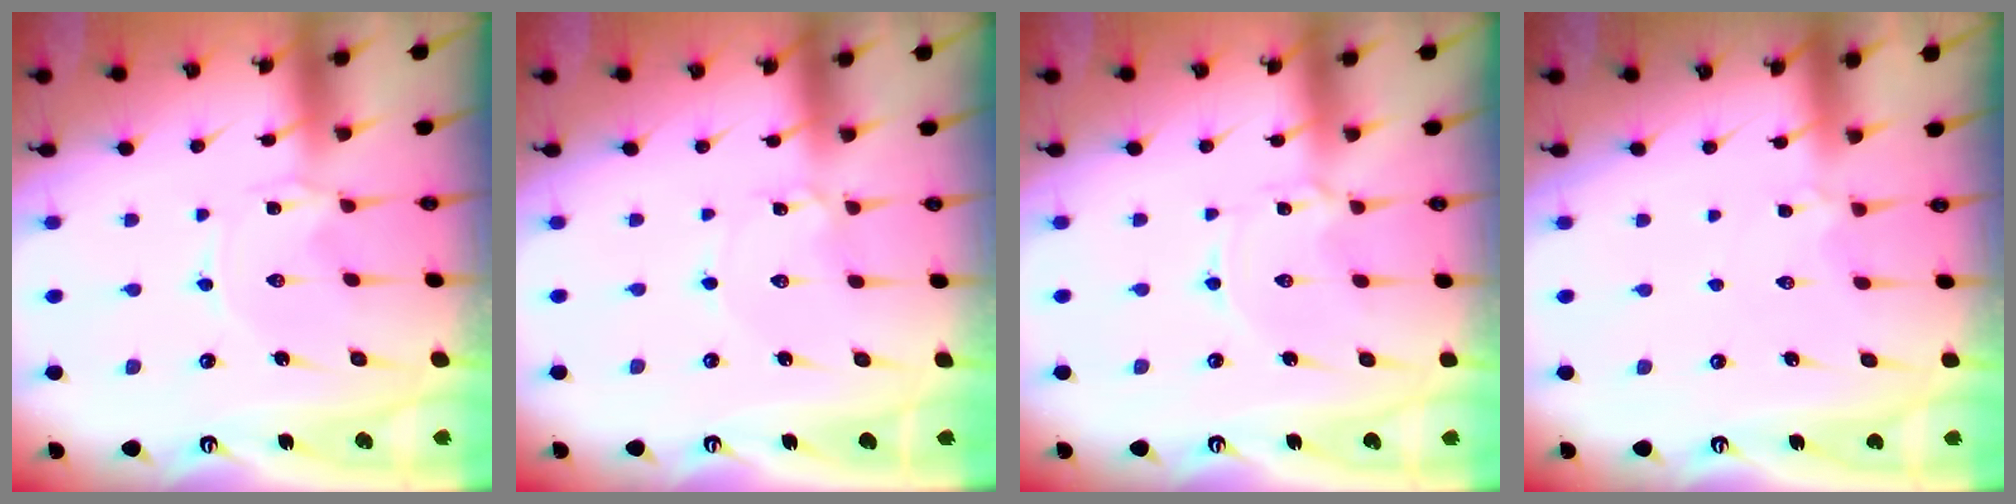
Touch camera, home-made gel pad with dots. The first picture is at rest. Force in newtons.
{"total": 1.1, "press": 1.1, "slide": 0.1}
{"total": 1.3, "press": 1.3, "slide": 0.1}
{"total": 2.1, "press": 2.0, "slide": 0.6}